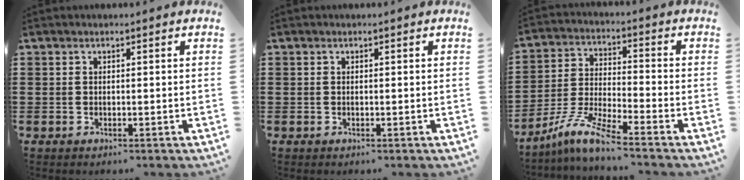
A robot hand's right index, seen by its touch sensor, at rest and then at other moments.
{"total": 0.0}
{"total": 8.0, "force": [-6.7, -0.1, 4.4], "torque": [-0.110, -0.014, -0.140]}